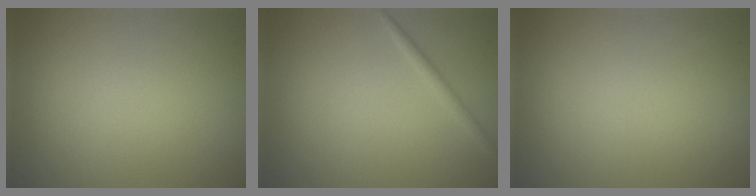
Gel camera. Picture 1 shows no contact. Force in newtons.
{"total": 1.1, "press": 1.1, "slide": 0.0}
{"total": 0.0}